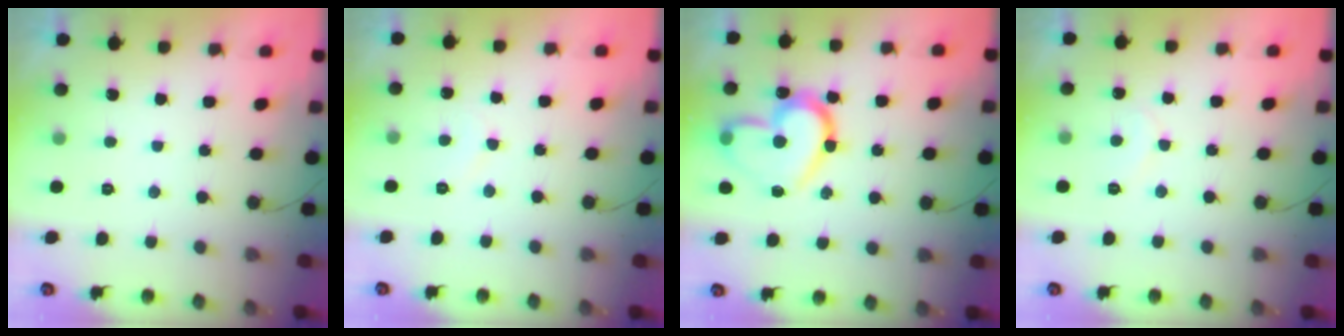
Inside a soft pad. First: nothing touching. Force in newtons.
{"total": 4.5, "press": 4.5, "slide": 0.3}
{"total": 19.9, "press": 19.8, "slide": 1.8}
{"total": 5.1, "press": 5.1, "slide": 0.4}